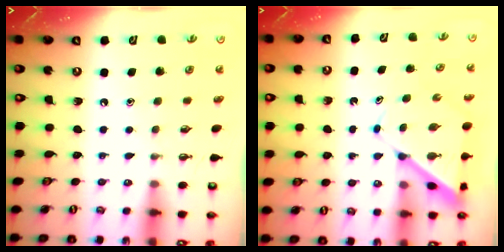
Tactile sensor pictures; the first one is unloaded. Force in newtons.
{"total": 7.5, "press": 7.4, "slide": 0.5}